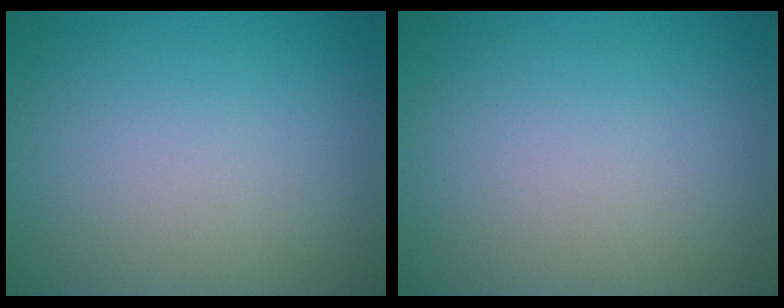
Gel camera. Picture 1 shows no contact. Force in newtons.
{"total": 0.0}